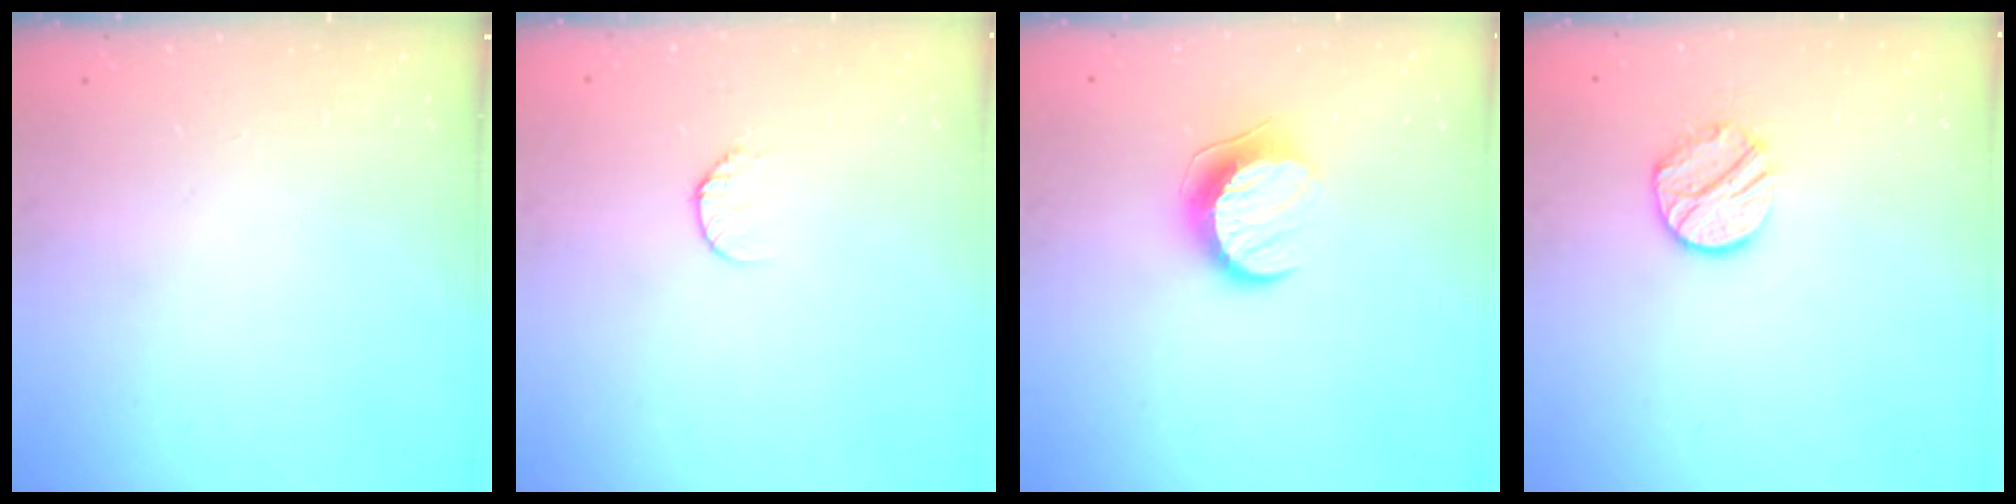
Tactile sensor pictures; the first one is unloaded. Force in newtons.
{"total": 6.0, "press": 6.0, "slide": 0.6}
{"total": 9.5, "press": 9.5, "slide": 0.2}
{"total": 8.8, "press": 8.8, "slide": 0.4}